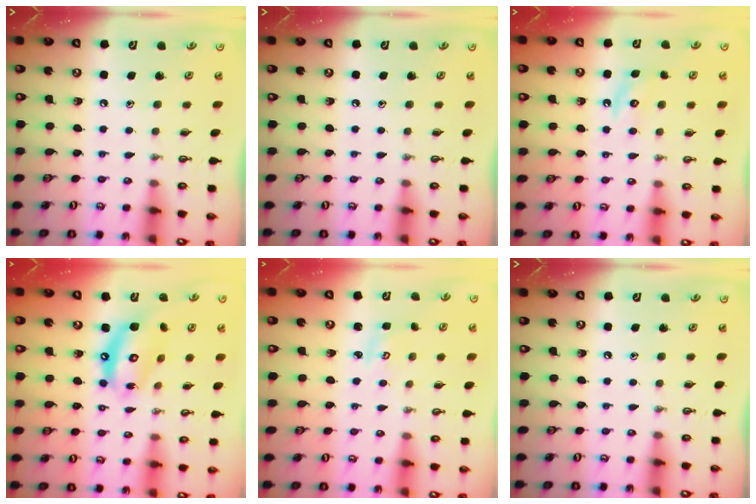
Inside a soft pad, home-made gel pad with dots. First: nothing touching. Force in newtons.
{"total": 0.0}
{"total": 4.6, "press": 4.6, "slide": 0.5}
{"total": 13.4, "press": 13.4, "slide": 1.3}
{"total": 2.5, "press": 2.5, "slide": 0.3}
{"total": 0.0}